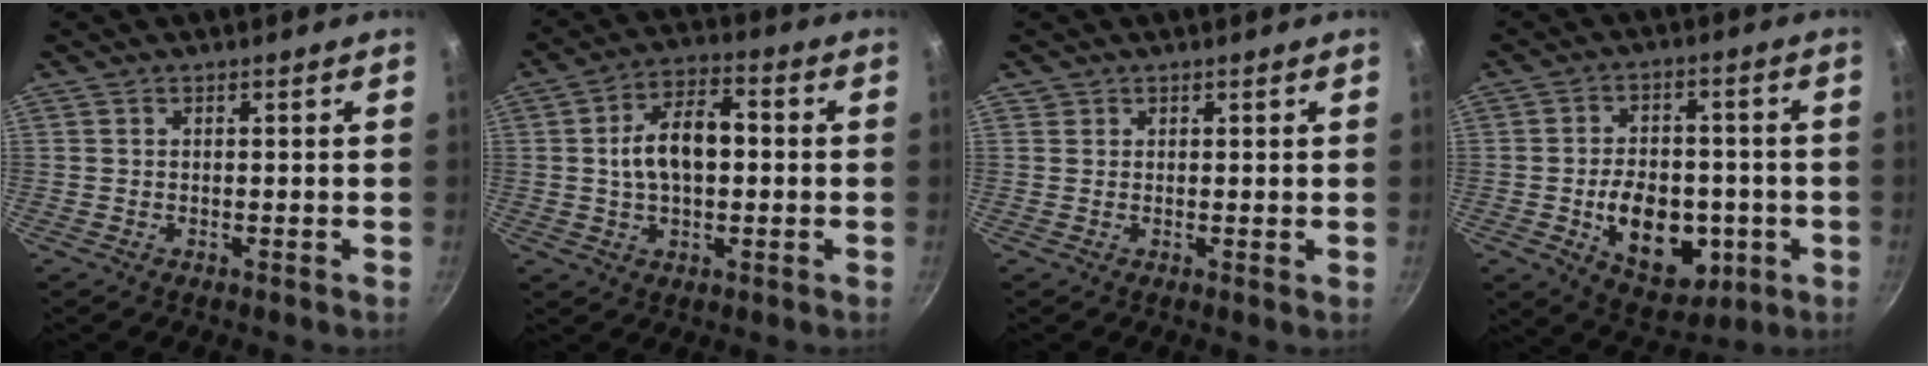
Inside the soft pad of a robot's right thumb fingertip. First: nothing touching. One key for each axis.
{"total": 11.2, "fx": 0.4, "fy": 6.5, "fz": 9.1, "tx": -0.135, "ty": 0.027, "tz": 0.001}
{"total": 0.8, "fx": 0.5, "fy": 0.6, "fz": 0.0, "tx": 0.002, "ty": -0.006, "tz": 0.003}
{"total": 15.2, "fx": -3.3, "fy": 10.2, "fz": 10.8, "tx": -0.119, "ty": 0.010, "tz": -0.035}